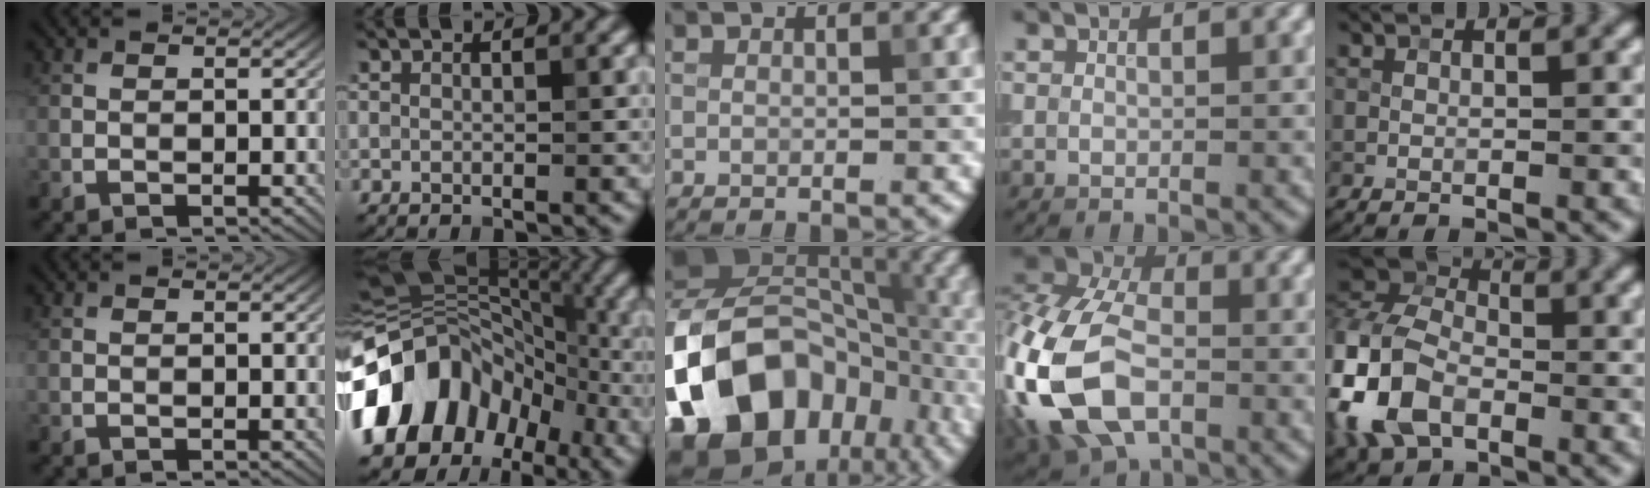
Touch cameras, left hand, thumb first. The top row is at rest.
{"index": {"total": 13.4, "force": [-4.1, 10.2, 7.6], "torque": [-0.131, 0.007, -0.089]}, "middle": {"total": 19.6, "force": [-7.5, 14.5, 10.8], "torque": [-0.213, 0.000, -0.131]}, "ring": {"total": 14.8, "force": [-4.6, 9.4, 10.5], "torque": [-0.253, -0.017, -0.106]}, "little": {"total": 11.2, "force": [-3.2, 7.4, 7.7], "torque": [-0.192, -0.008, -0.078]}}